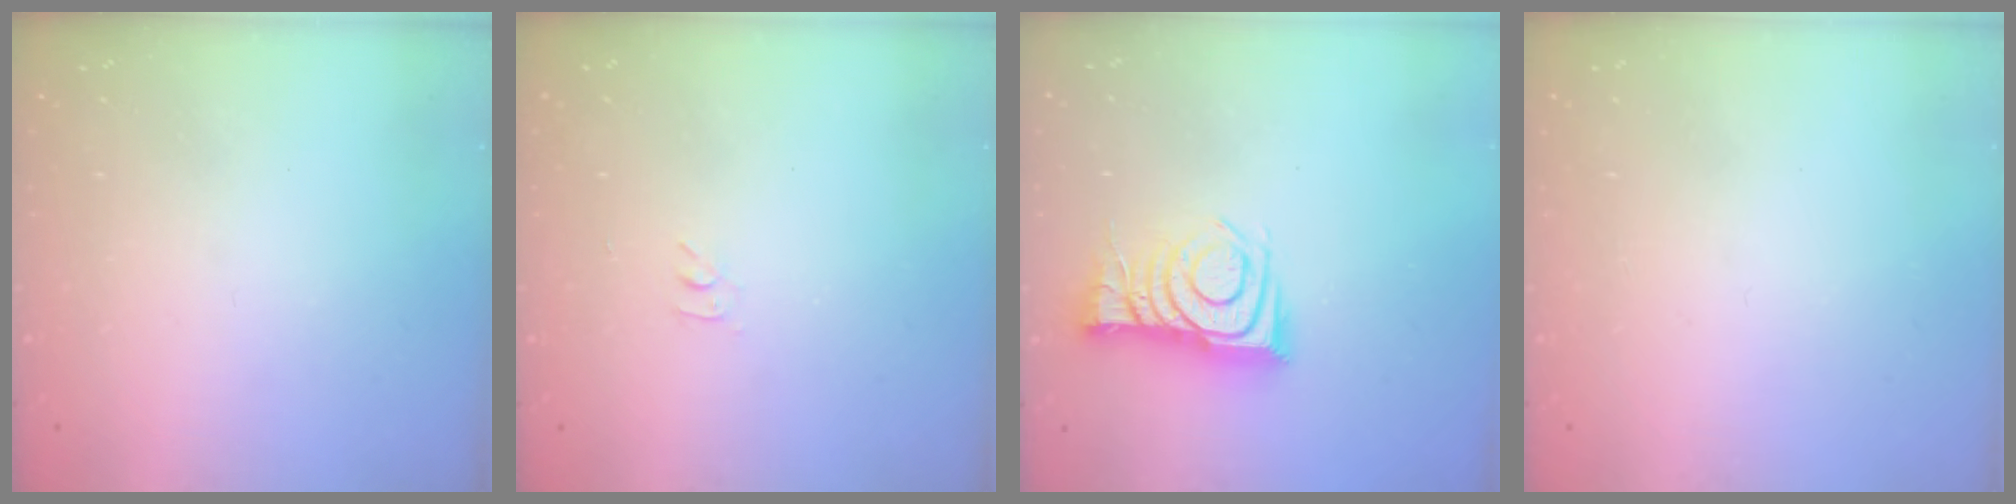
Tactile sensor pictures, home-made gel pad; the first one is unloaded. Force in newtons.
{"total": 2.8, "press": 2.8, "slide": 0.4}
{"total": 11.2, "press": 11.2, "slide": 0.5}
{"total": 1.6, "press": 1.6, "slide": 0.1}